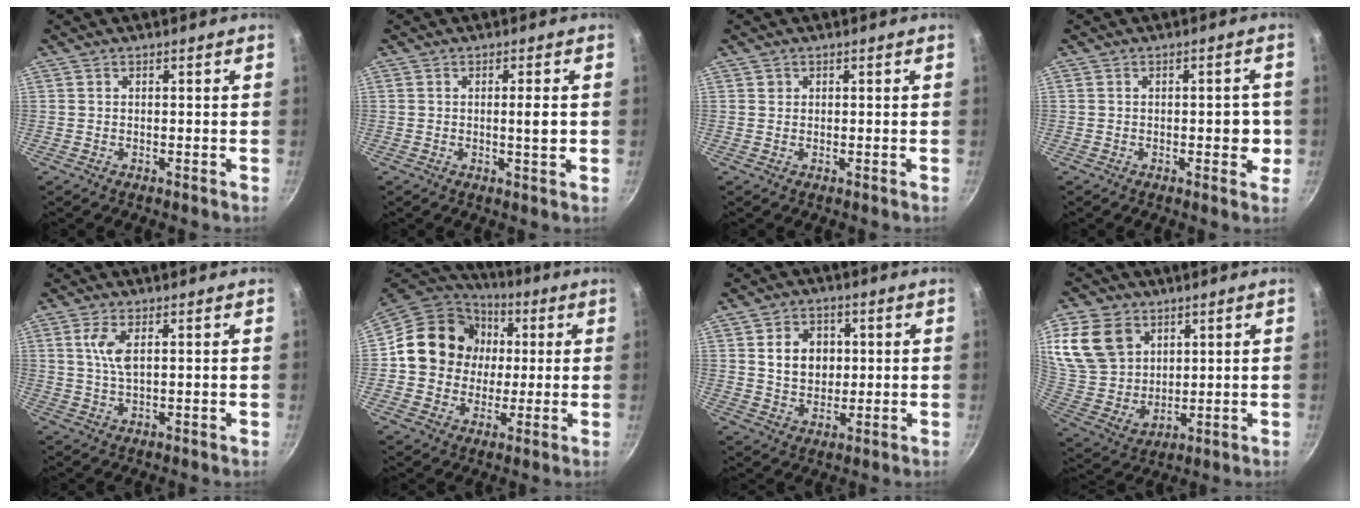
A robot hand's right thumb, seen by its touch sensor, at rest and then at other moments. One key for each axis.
{"total": 3.3, "fx": 0.0, "fy": 0.3, "fz": 3.3, "tx": -0.049, "ty": -0.003, "tz": -0.001}
{"total": 0.6, "fx": 0.2, "fy": 0.6, "fz": 0.0, "tx": 0.005, "ty": 0.002, "tz": 0.002}
{"total": 4.7, "fx": -0.6, "fy": 2.2, "fz": 4.1, "tx": -0.034, "ty": 0.002, "tz": -0.009}
{"total": 4.6, "fx": 1.4, "fy": 1.7, "fz": 4.0, "tx": -0.085, "ty": -0.002, "tz": 0.031}
{"total": 16.3, "fx": 2.0, "fy": 14.7, "fz": 6.8, "tx": -0.090, "ty": 0.016, "tz": 0.025}
{"total": 8.4, "fx": 1.6, "fy": 6.6, "fz": 4.9, "tx": -0.053, "ty": -0.004, "tz": 0.028}
{"total": 16.8, "fx": 7.2, "fy": 12.5, "fz": 8.6, "tx": -0.153, "ty": -0.023, "tz": 0.155}